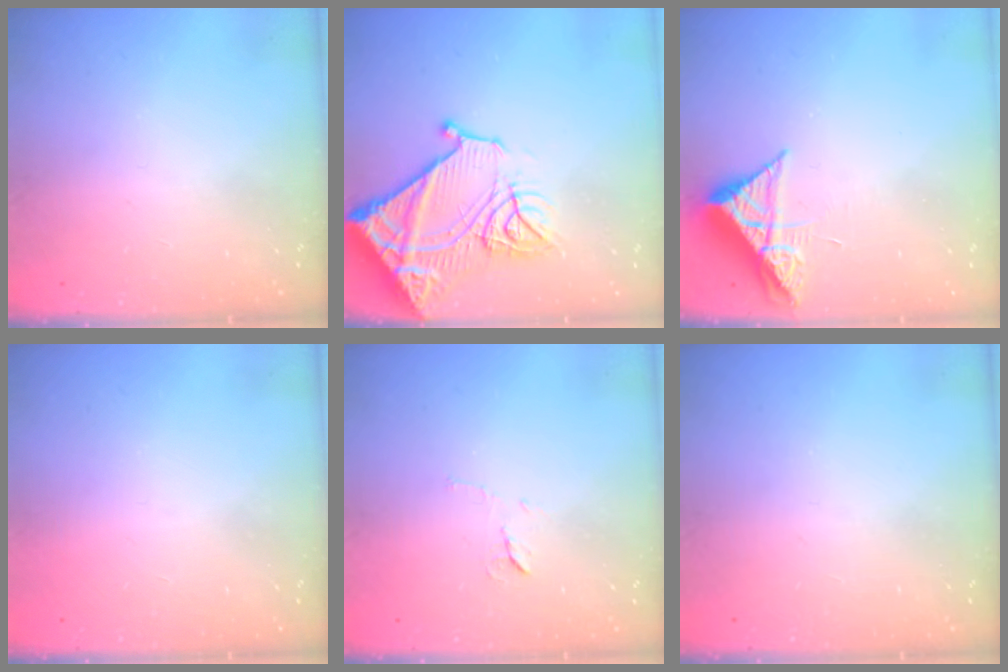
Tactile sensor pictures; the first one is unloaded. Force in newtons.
{"total": 22.0, "press": 21.8, "slide": 2.5}
{"total": 7.0, "press": 7.0, "slide": 0.3}
{"total": 1.6, "press": 1.6, "slide": 0.1}
{"total": 5.5, "press": 5.5, "slide": 0.4}
{"total": 0.0}